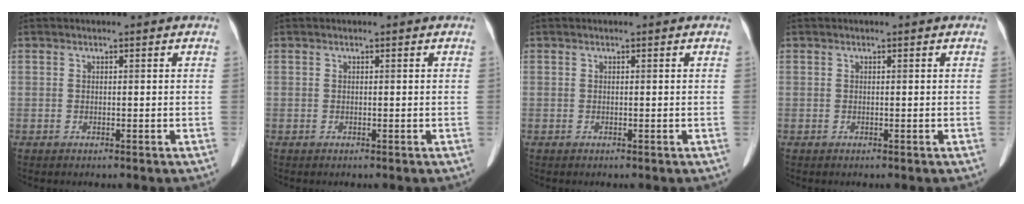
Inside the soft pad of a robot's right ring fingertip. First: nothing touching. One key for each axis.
{"total": 0.0}
{"total": 0.0}
{"total": 0.0}